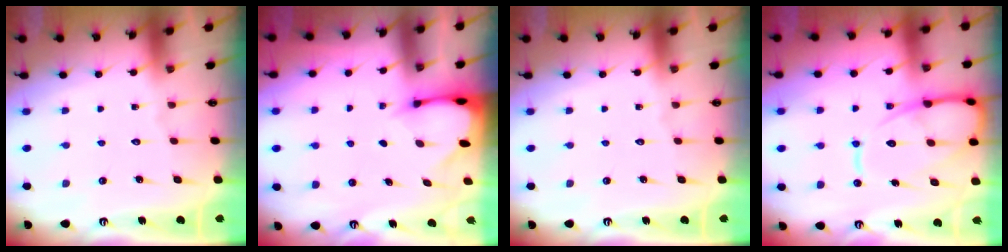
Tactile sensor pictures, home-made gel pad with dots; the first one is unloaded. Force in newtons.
{"total": 2.3, "press": 2.3, "slide": 0.1}
{"total": 0.0}
{"total": 14.0, "press": 13.9, "slide": 1.5}